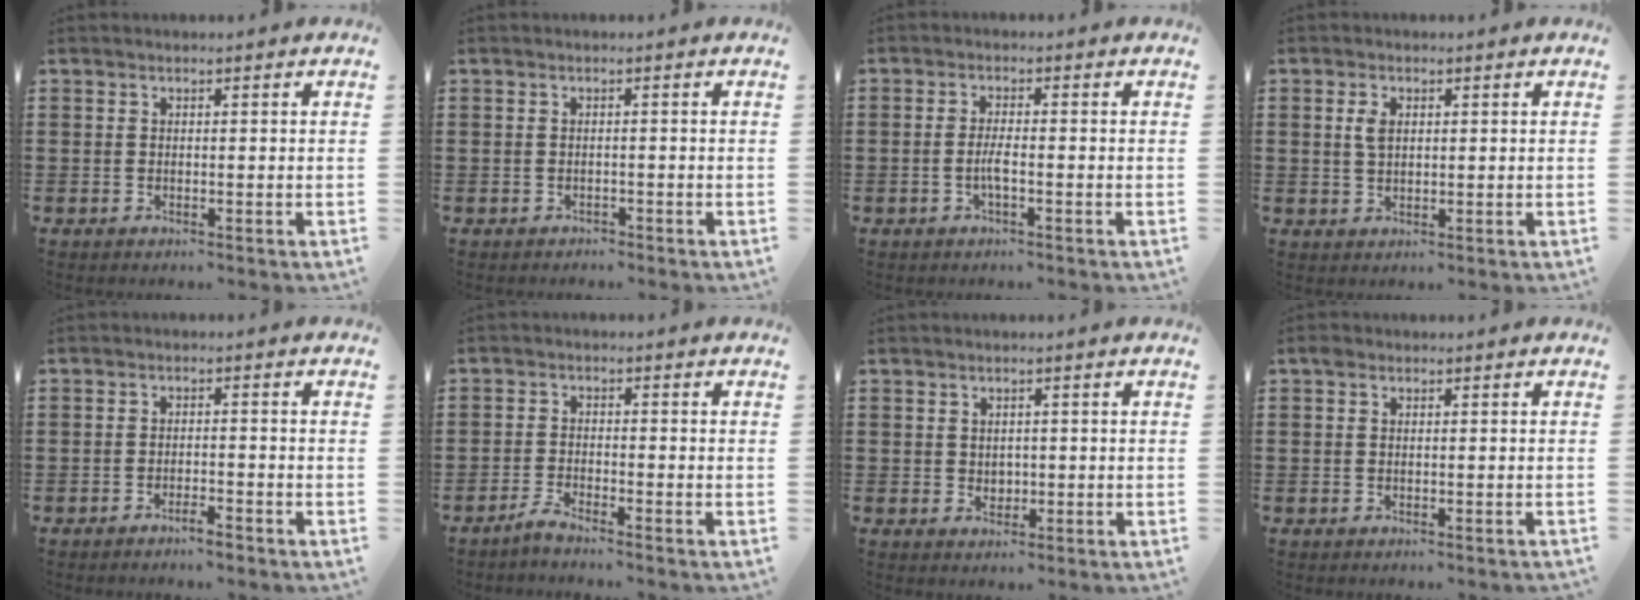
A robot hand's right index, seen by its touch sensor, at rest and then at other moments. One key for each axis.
{"total": 0.8, "fx": -0.7, "fy": 0.2, "fz": -0.1, "tx": 0.000, "ty": 0.001, "tz": -0.017}
{"total": 2.6, "fx": -0.9, "fy": 0.3, "fz": 2.4, "tx": -0.058, "ty": -0.005, "tz": -0.022}
{"total": 2.6, "fx": 0.7, "fy": 1.4, "fz": 2.1, "tx": -0.047, "ty": 0.006, "tz": 0.012}
{"total": 2.2, "fx": -1.9, "fy": 0.2, "fz": 1.1, "tx": -0.023, "ty": 0.000, "tz": -0.036}
{"total": 2.1, "fx": -1.9, "fy": -0.2, "fz": 0.8, "tx": -0.030, "ty": -0.006, "tz": -0.041}
{"total": 1.4, "fx": 0.4, "fy": 1.3, "fz": 0.3, "tx": -0.010, "ty": 0.009, "tz": 0.006}
{"total": 0.6, "fx": 0.0, "fy": 0.6, "fz": 0.2, "tx": -0.007, "ty": 0.004, "tz": -0.002}